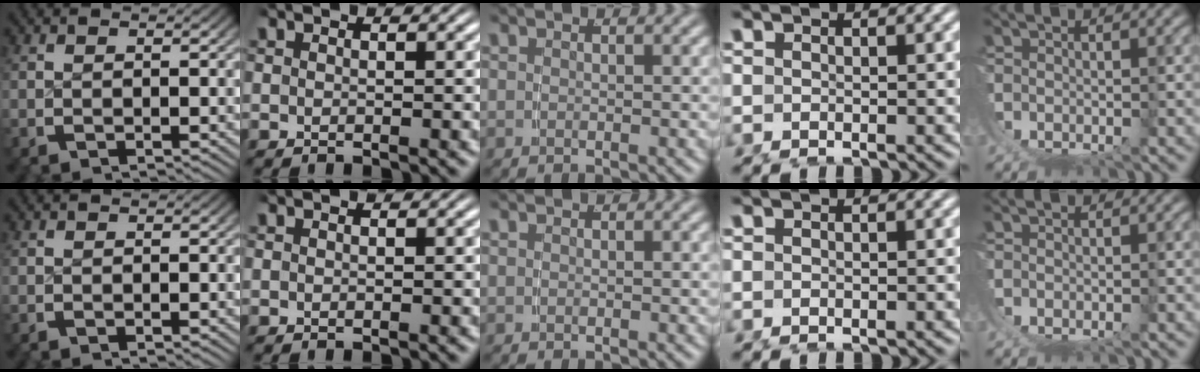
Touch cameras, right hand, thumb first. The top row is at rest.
{}